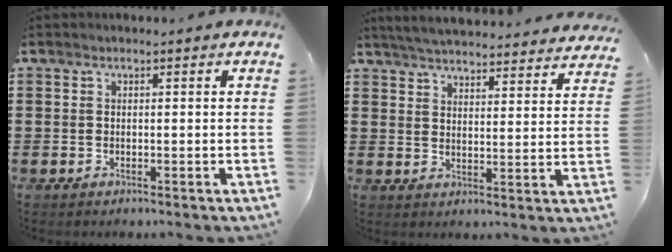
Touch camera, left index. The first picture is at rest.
{"total": 5.1, "force": [5.0, -0.3, 0.9], "torque": [-0.038, -0.031, 0.087]}